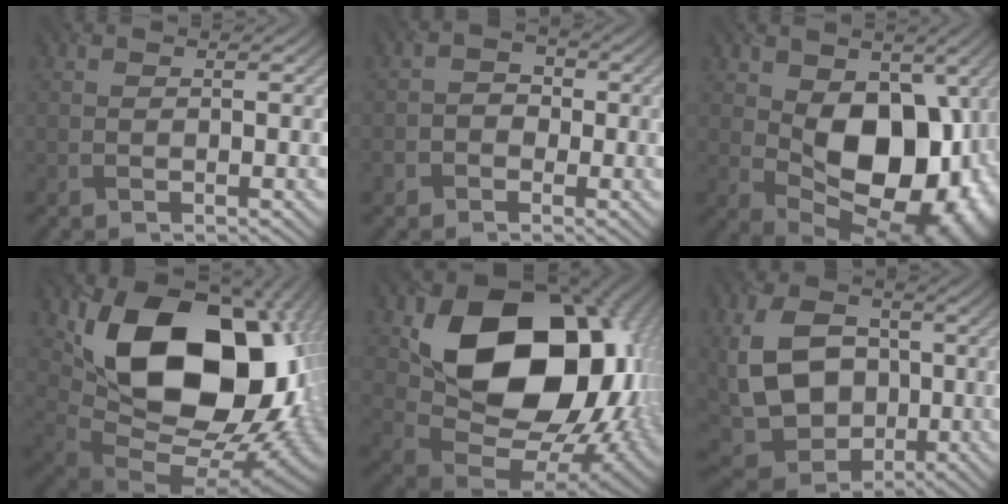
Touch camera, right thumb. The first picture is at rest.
{"total": 3.4, "force": [-1.4, 2.9, 1.0], "torque": [-0.006, 0.003, -0.037]}
{"total": 15.2, "force": [0.6, 10.0, 11.4], "torque": [-0.167, -0.019, 0.021]}
{"total": 20.9, "force": [4.4, 14.3, 14.6], "torque": [-0.279, -0.043, 0.121]}
{"total": 19.7, "force": [4.8, 14.2, 12.8], "torque": [-0.220, -0.033, 0.124]}
{"total": 12.8, "force": [-0.2, 9.4, 8.8], "torque": [-0.200, -0.010, -0.003]}